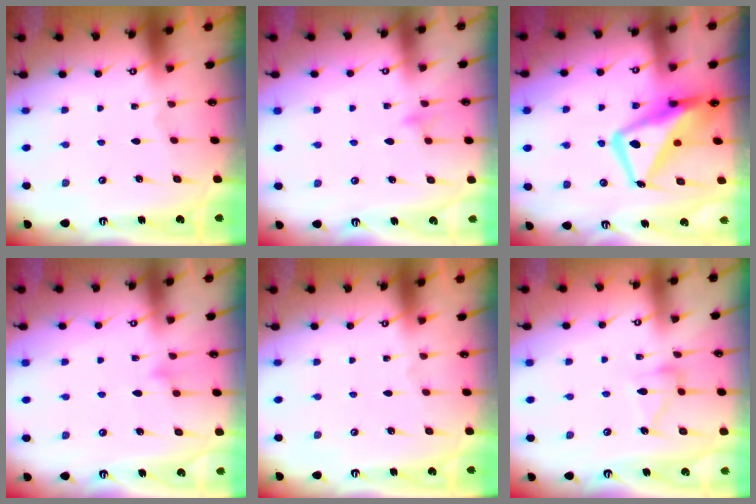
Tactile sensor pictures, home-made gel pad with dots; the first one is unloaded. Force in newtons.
{"total": 8.5, "press": 8.5, "slide": 0.8}
{"total": 16.5, "press": 16.4, "slide": 1.7}
{"total": 7.3, "press": 7.3, "slide": 0.4}
{"total": 0.0}
{"total": 10.8, "press": 10.8, "slide": 0.6}